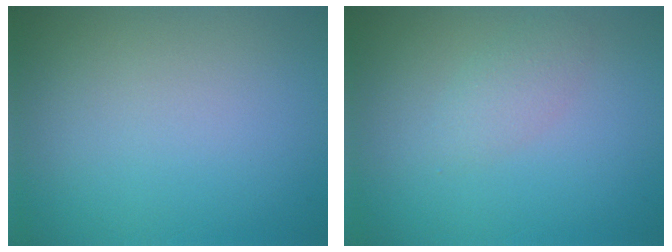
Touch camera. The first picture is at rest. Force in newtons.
{"total": 1.6, "press": 1.6, "slide": 0.0}